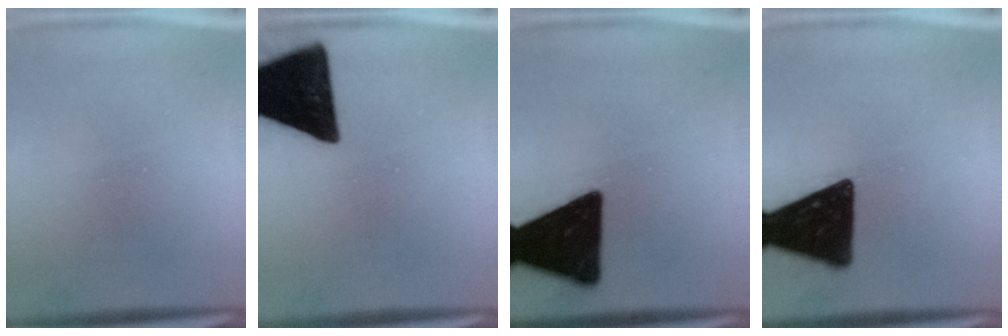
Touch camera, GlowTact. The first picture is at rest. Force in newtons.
{"total": 18.7}
{"total": 19.0}
{"total": 17.3}